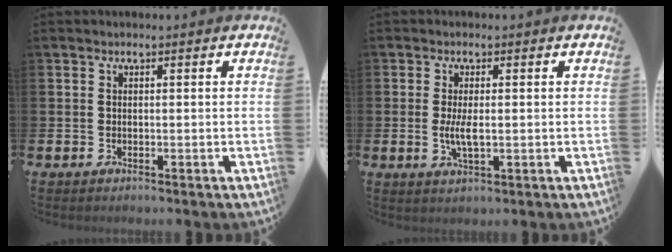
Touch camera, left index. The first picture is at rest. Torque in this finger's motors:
{"motor_torque": [0.79, -0.01, 0.08, 0.13]}